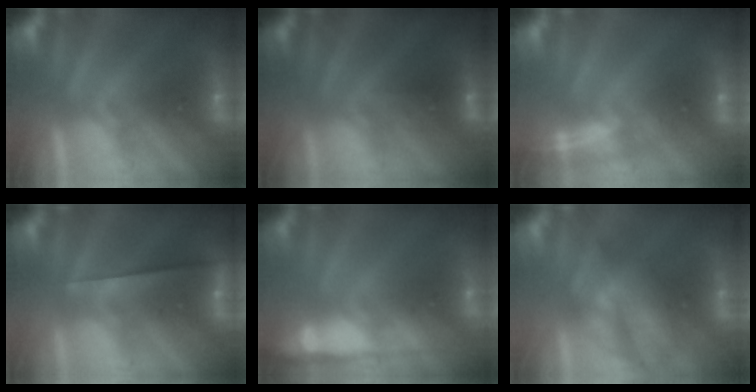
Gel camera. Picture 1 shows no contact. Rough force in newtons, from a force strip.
{"total": 3.8}
{"total": 1.6}
{"total": 2.2}
{"total": 7.6}
{"total": 4.2}